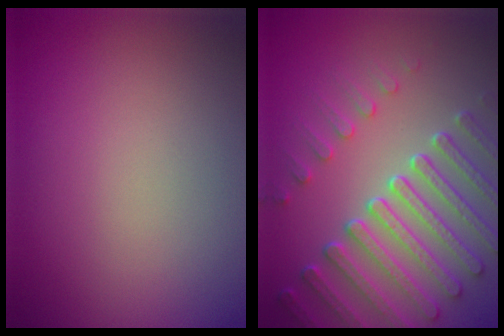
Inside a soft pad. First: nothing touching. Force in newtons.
{"total": 7.4, "press": 5.6, "slide": 4.8}